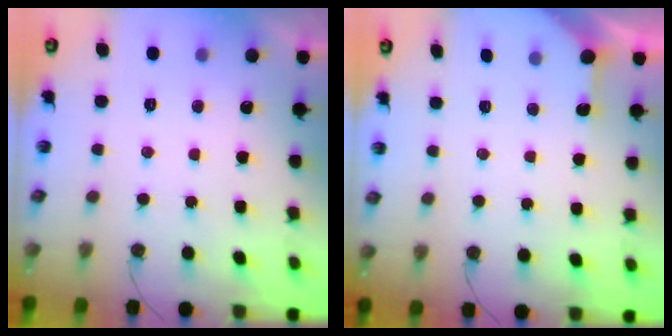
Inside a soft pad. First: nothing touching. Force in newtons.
{"total": 2.4, "press": 2.4, "slide": 0.3}